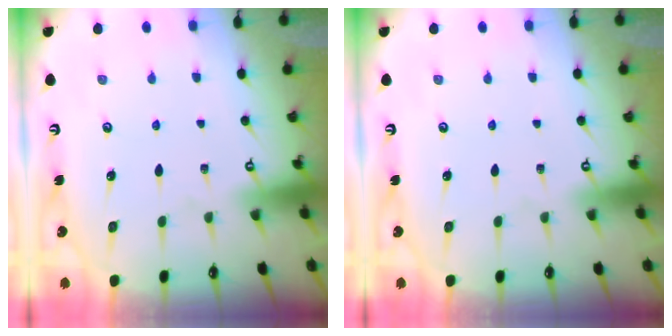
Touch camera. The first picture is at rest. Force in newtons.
{"total": 0.0}